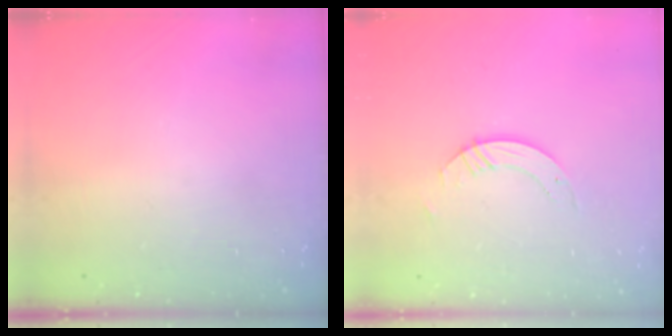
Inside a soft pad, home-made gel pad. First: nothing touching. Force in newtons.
{"total": 3.4, "press": 3.4, "slide": 0.1}